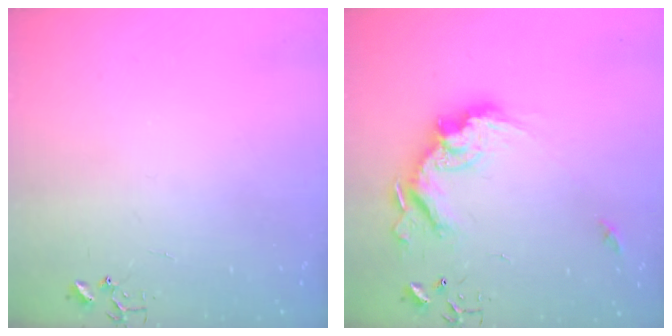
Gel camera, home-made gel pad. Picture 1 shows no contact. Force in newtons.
{"total": 17.8, "press": 17.7, "slide": 2.1}